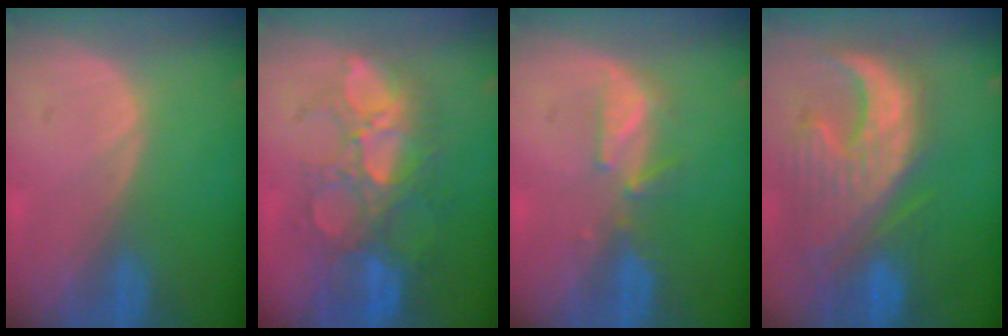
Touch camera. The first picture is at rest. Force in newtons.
{"total": 10.9, "press": 9.6, "slide": 5.2}
{"total": 3.6, "press": 3.5, "slide": 0.5}
{"total": 12.6, "press": 11.2, "slide": 5.8}